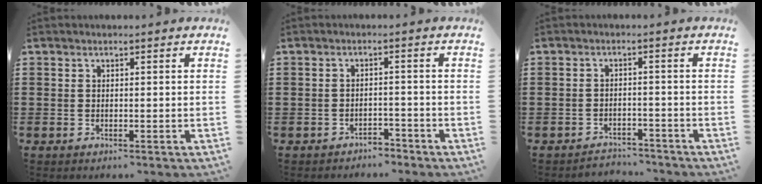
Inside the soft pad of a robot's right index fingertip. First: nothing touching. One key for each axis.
{"total": 2.2, "fx": -2.2, "fy": 0.4, "fz": -0.1, "tx": -0.007, "ty": 0.002, "tz": -0.048}
{"total": 2.7, "fx": -2.6, "fy": 0.5, "fz": -0.2, "tx": -0.004, "ty": 0.002, "tz": -0.059}